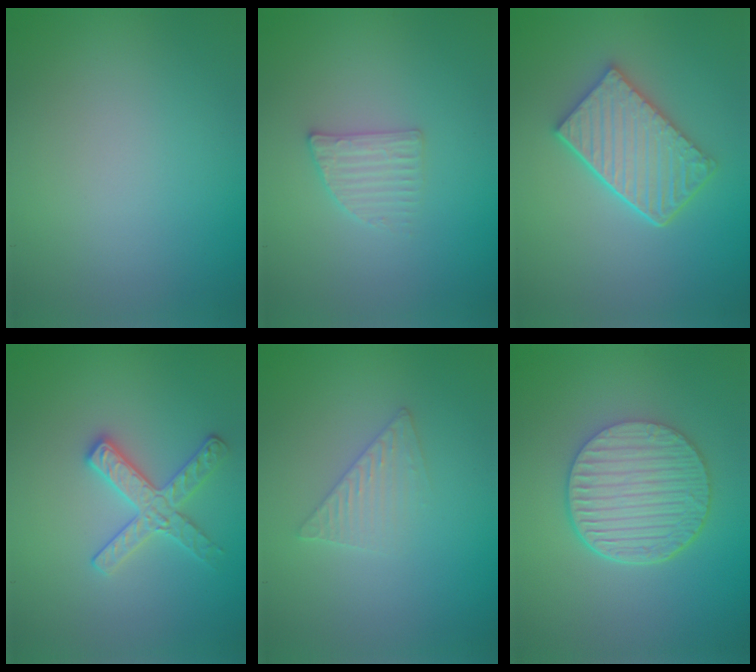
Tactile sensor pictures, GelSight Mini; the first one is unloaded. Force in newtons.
{"total": 2.1, "press": 2.1, "slide": 0.4}
{"total": 5.2, "press": 4.3, "slide": 3.0}
{"total": 2.8, "press": 2.8, "slide": 0.3}
{"total": 2.0, "press": 2.0, "slide": 0.2}
{"total": 6.6, "press": 4.8, "slide": 4.5}